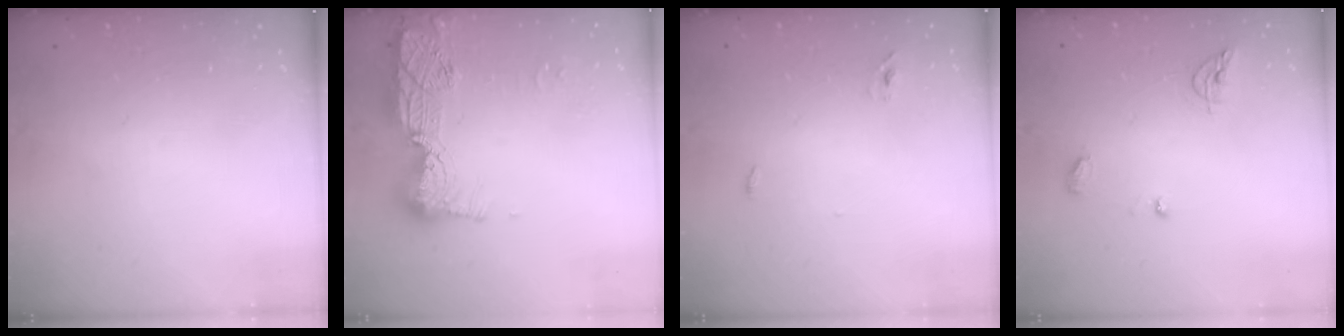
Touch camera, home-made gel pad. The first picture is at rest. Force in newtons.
{"total": 15.1, "press": 15.0, "slide": 1.0}
{"total": 2.9, "press": 2.7, "slide": 1.0}
{"total": 6.7, "press": 6.7, "slide": 0.3}